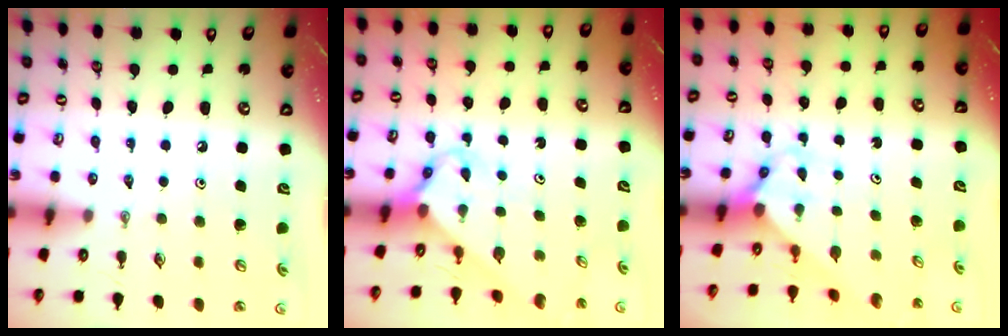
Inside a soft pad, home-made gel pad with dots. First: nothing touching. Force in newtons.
{"total": 2.9, "press": 2.9, "slide": 0.2}
{"total": 3.4, "press": 3.4, "slide": 0.4}